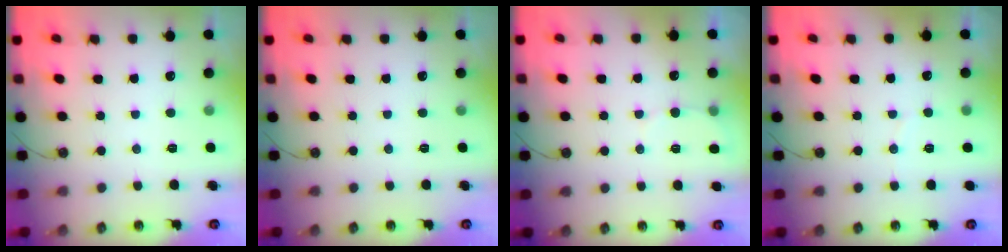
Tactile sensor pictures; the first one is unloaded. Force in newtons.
{"total": 0.0}
{"total": 4.3, "press": 4.2, "slide": 1.1}
{"total": 1.8, "press": 1.5, "slide": 1.1}